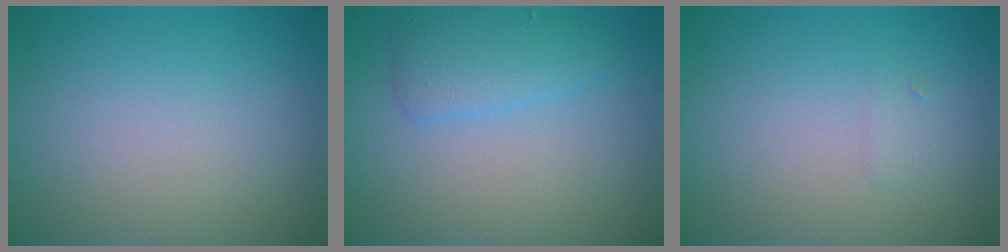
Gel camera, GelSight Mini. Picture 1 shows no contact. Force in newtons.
{"total": 2.6, "press": 2.6, "slide": 0.1}
{"total": 0.6, "press": 0.6, "slide": 0.0}